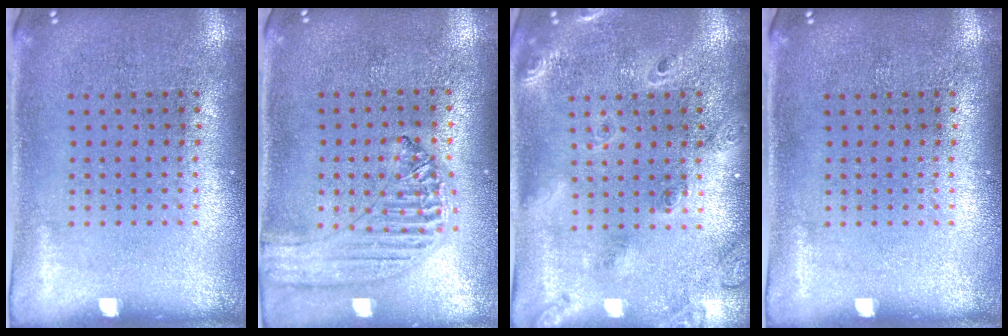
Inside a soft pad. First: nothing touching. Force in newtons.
{"total": 1.2, "press": 1.2, "slide": 0.1}
{"total": 1.8, "press": 1.7, "slide": 0.8}
{"total": 0.0}